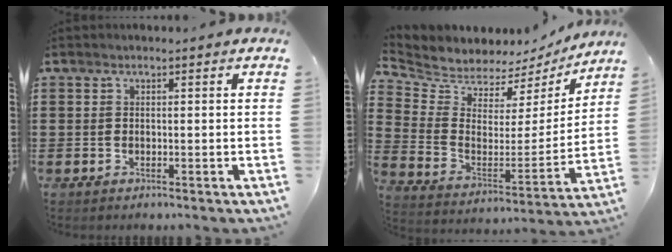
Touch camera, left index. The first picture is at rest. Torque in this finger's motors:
{"motor_torque": [1.45, -0.69, 0.07, 0.00]}